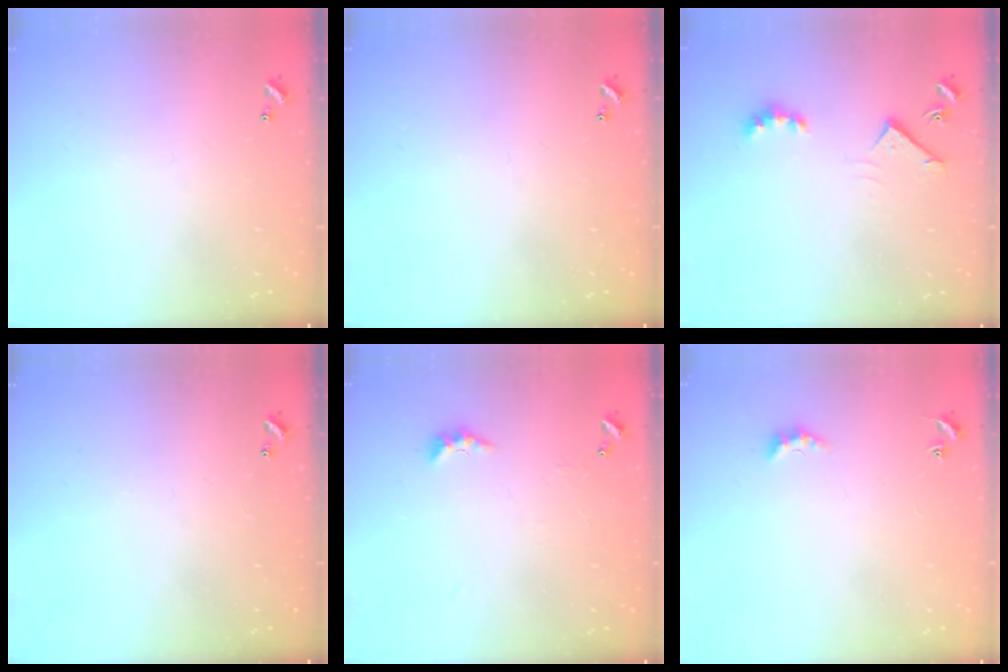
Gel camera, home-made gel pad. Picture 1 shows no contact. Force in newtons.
{"total": 0.0}
{"total": 4.9, "press": 4.9, "slide": 0.7}
{"total": 0.0}
{"total": 3.0, "press": 2.9, "slide": 0.7}
{"total": 2.4, "press": 2.4, "slide": 0.6}